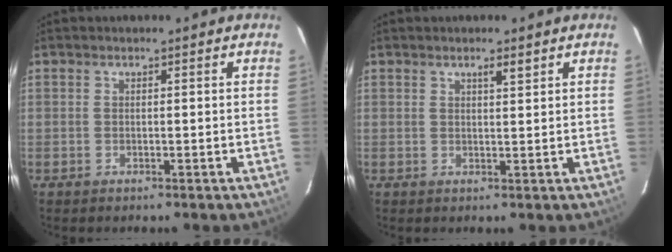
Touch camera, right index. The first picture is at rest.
{"total": 1.7, "force": [1.2, 0.3, 1.2], "torque": [-0.019, 0.004, 0.019]}